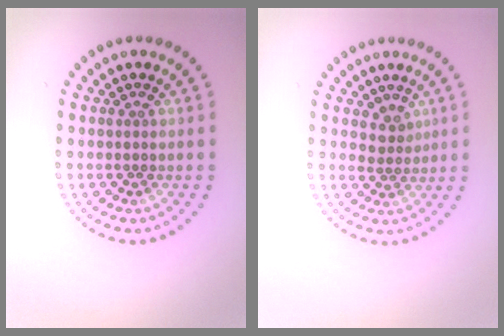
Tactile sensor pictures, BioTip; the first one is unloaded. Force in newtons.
{"total": 1.9, "press": 1.3, "slide": 1.3}